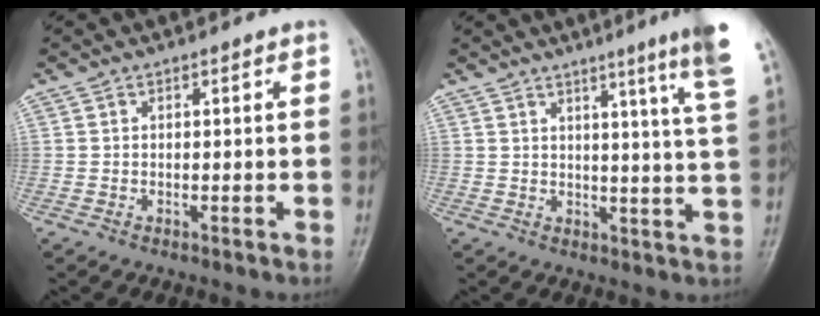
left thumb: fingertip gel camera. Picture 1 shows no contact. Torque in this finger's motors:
{"motor_torque": [3.04, 1.97, 1.28, -1.49, -0.01]}